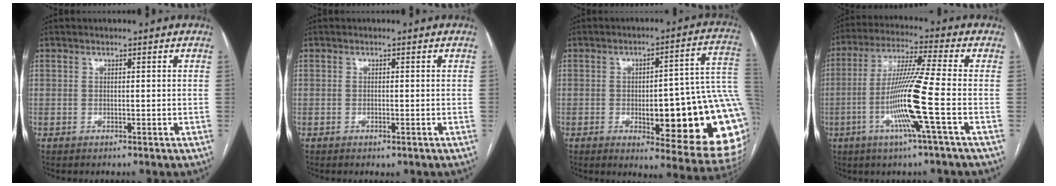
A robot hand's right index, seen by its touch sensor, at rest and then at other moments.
{"total": 0.8, "force": [-0.5, 0.2, 0.6], "torque": [-0.010, -0.002, -0.003]}
{"total": 24.3, "force": [-3.4, 5.0, 23.5], "torque": [-0.195, 0.017, -0.029]}
{"total": 12.3, "force": [-3.5, -1.8, 11.6], "torque": [-0.229, -0.010, -0.075]}